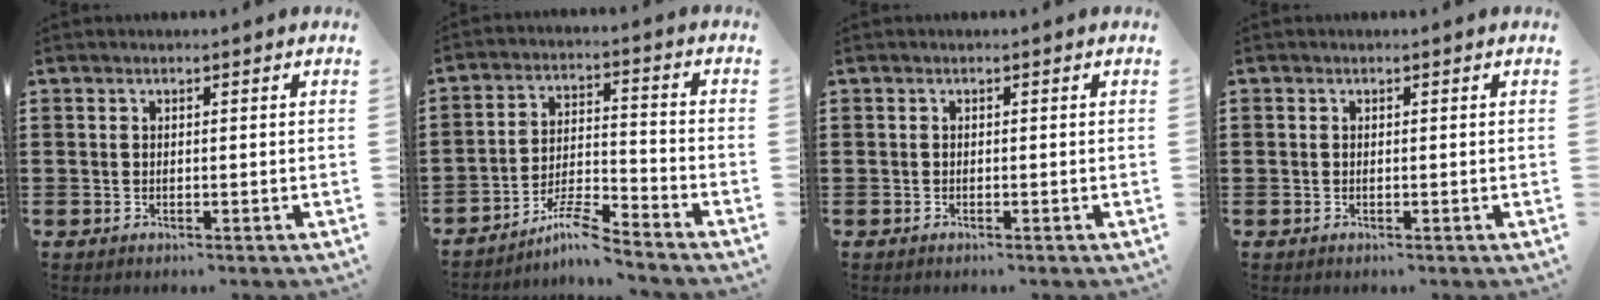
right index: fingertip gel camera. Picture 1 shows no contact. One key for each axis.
{"total": 6.9, "fx": -6.0, "fy": 0.4, "fz": 3.3, "tx": -0.069, "ty": -0.002, "tz": -0.115}
{"total": 0.0}
{"total": 0.0}